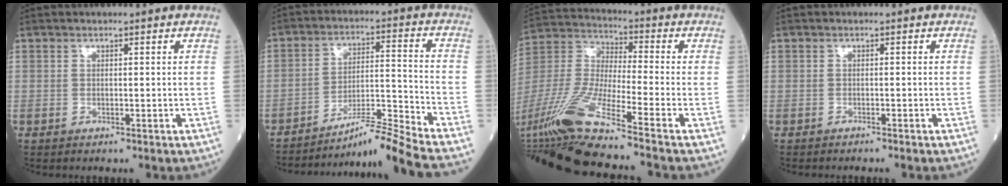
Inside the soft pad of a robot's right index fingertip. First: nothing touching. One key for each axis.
{"total": 11.4, "fx": -10.3, "fy": -3.8, "fz": 3.1, "tx": -0.043, "ty": 0.009, "tz": -0.180}
{"total": 19.7, "fx": -13.6, "fy": -1.0, "fz": 14.2, "tx": -0.330, "ty": -0.049, "tz": -0.262}
{"total": 1.6, "fx": -1.5, "fy": -0.1, "fz": 0.6, "tx": -0.008, "ty": 0.002, "tz": -0.018}